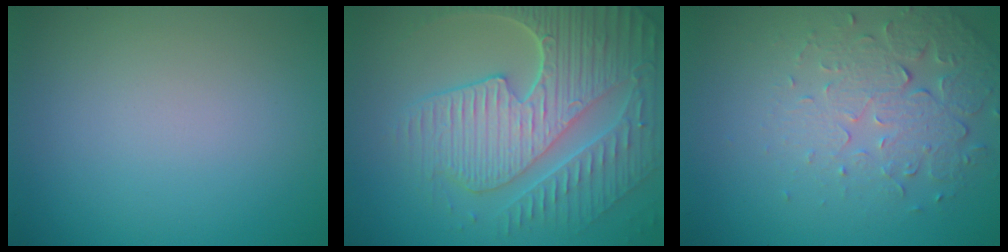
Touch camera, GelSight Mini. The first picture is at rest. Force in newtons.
{"total": 8.8, "press": 6.4, "slide": 6.1}
{"total": 5.1, "press": 3.5, "slide": 3.7}